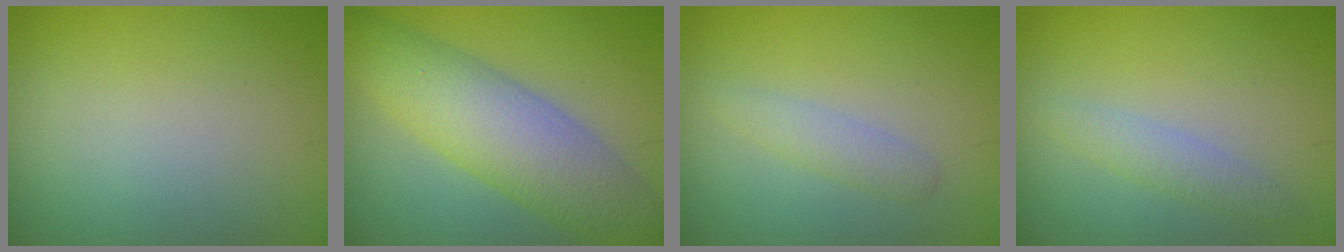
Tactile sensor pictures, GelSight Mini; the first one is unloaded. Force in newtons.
{"total": 7.8, "press": 7.8, "slide": 0.2}
{"total": 1.1, "press": 1.1, "slide": 0.1}
{"total": 1.9, "press": 1.9, "slide": 0.1}